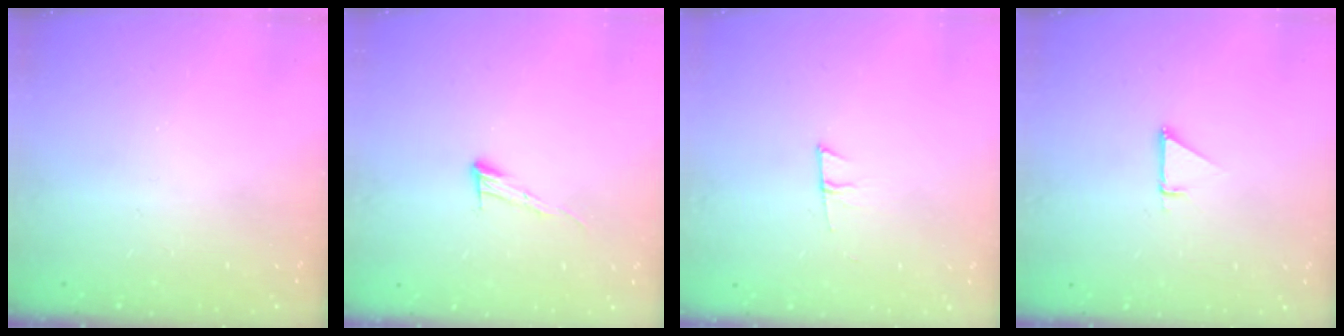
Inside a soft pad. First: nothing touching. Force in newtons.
{"total": 6.7, "press": 6.7, "slide": 0.4}
{"total": 5.6, "press": 5.0, "slide": 2.6}
{"total": 2.3, "press": 2.3, "slide": 0.1}